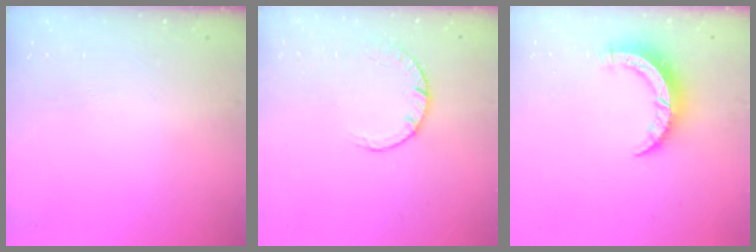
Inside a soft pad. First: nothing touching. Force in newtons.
{"total": 2.8, "press": 2.8, "slide": 0.4}
{"total": 6.3, "press": 6.3, "slide": 0.6}